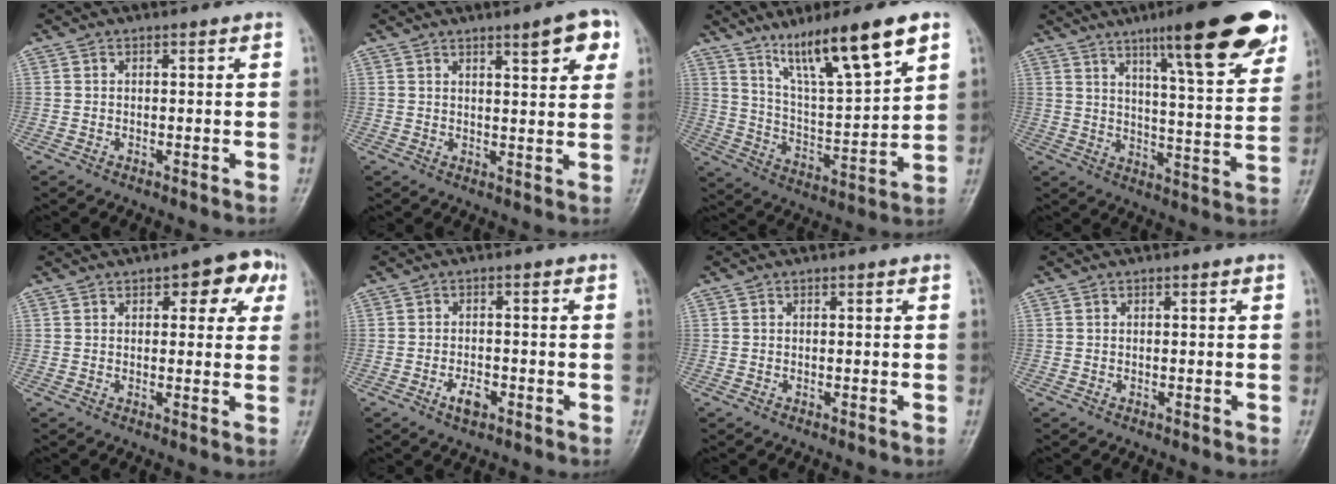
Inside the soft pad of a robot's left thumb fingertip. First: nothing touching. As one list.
[{"total": 6.7, "force": [3.6, 1.6, 5.4], "torque": [-0.059, -0.016, 0.047]}, {"total": 16.6, "force": [10.5, 2.5, 12.6], "torque": [-0.207, -0.049, 0.194]}, {"total": 19.6, "force": [11.7, 3.5, 15.3], "torque": [-0.181, -0.047, 0.171]}, {"total": 8.2, "force": [3.6, 3.9, 6.2], "torque": [-0.038, -0.001, 0.036]}, {"total": 3.2, "force": [-1.6, 1.7, 2.2], "torque": [-0.036, 0.006, -0.028]}, {"total": 0.0}, {"total": 0.0}]